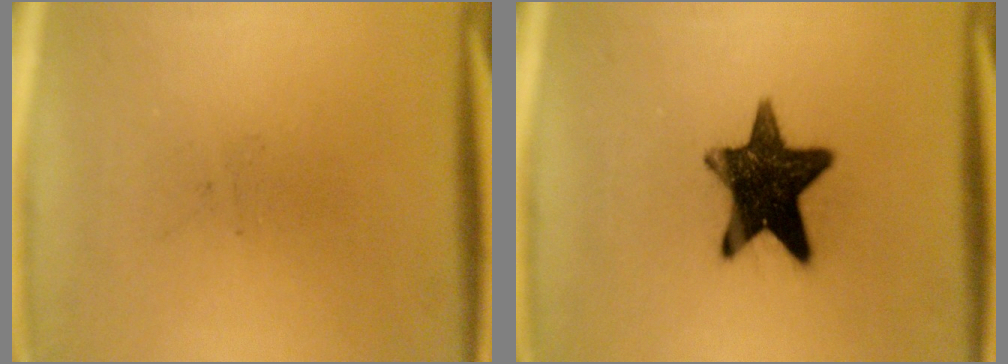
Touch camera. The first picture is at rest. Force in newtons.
{"total": 14.3}